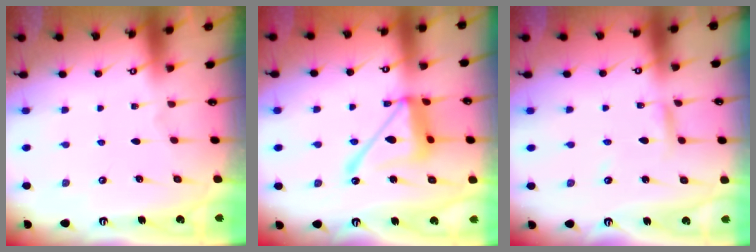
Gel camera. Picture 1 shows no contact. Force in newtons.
{"total": 16.4, "press": 16.3, "slide": 1.4}
{"total": 4.0, "press": 4.0, "slide": 0.3}